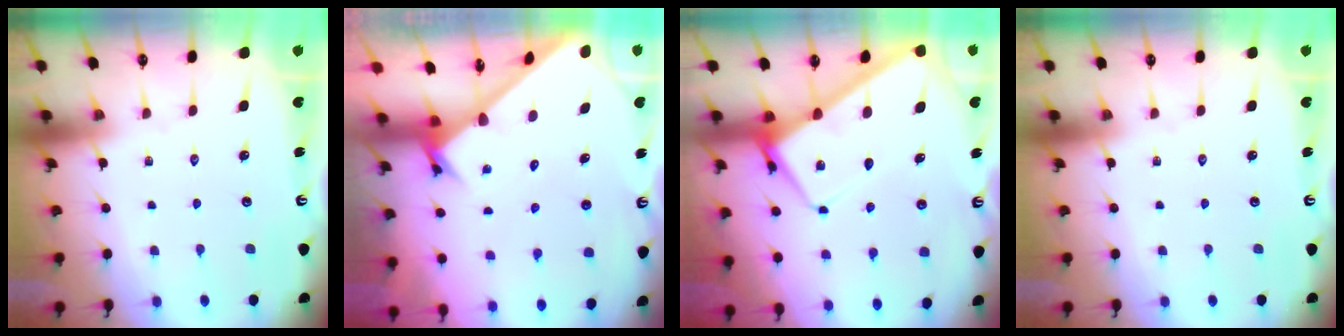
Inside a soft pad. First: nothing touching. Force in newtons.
{"total": 2.8, "press": 2.7, "slide": 0.3}
{"total": 9.2, "press": 9.2, "slide": 1.0}
{"total": 0.0}